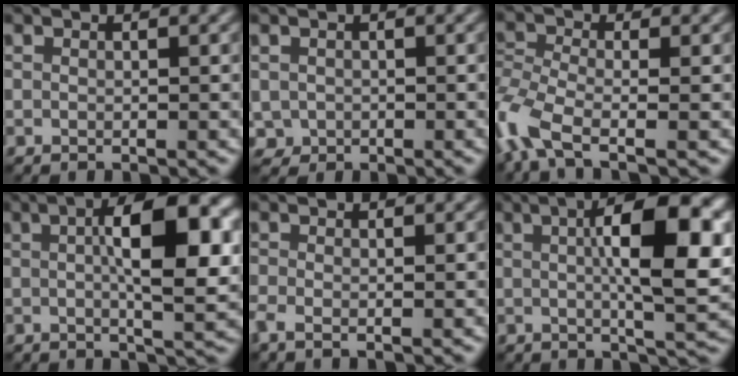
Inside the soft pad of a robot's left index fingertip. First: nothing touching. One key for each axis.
{"total": 1.4, "fx": -0.1, "fy": 1.4, "fz": 0.2, "tx": 0.003, "ty": -0.003, "tz": -0.002}
{"total": 6.1, "fx": -3.5, "fy": 2.3, "fz": 4.5, "tx": -0.113, "ty": -0.011, "tz": -0.086}
{"total": 8.8, "fx": 1.2, "fy": 2.4, "fz": 8.4, "tx": -0.116, "ty": 0.008, "tz": 0.012}
{"total": 1.4, "fx": -0.9, "fy": 0.4, "fz": 1.1, "tx": -0.028, "ty": -0.013, "tz": -0.026}
{"total": 9.8, "fx": 1.5, "fy": 2.5, "fz": 9.3, "tx": -0.125, "ty": 0.009, "tz": 0.020}